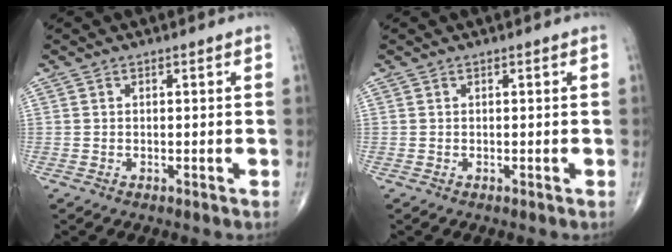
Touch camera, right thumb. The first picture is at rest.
{"total": 0.0}